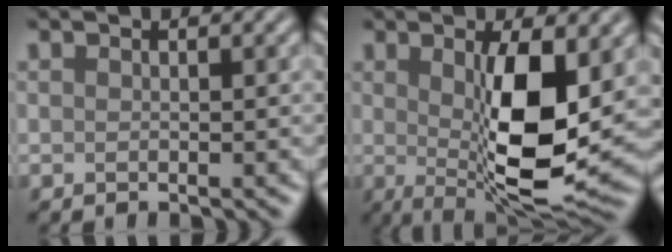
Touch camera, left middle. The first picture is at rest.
{"total": 9.3, "force": [0.2, 2.6, 8.9], "torque": [-0.144, -0.014, 0.016]}